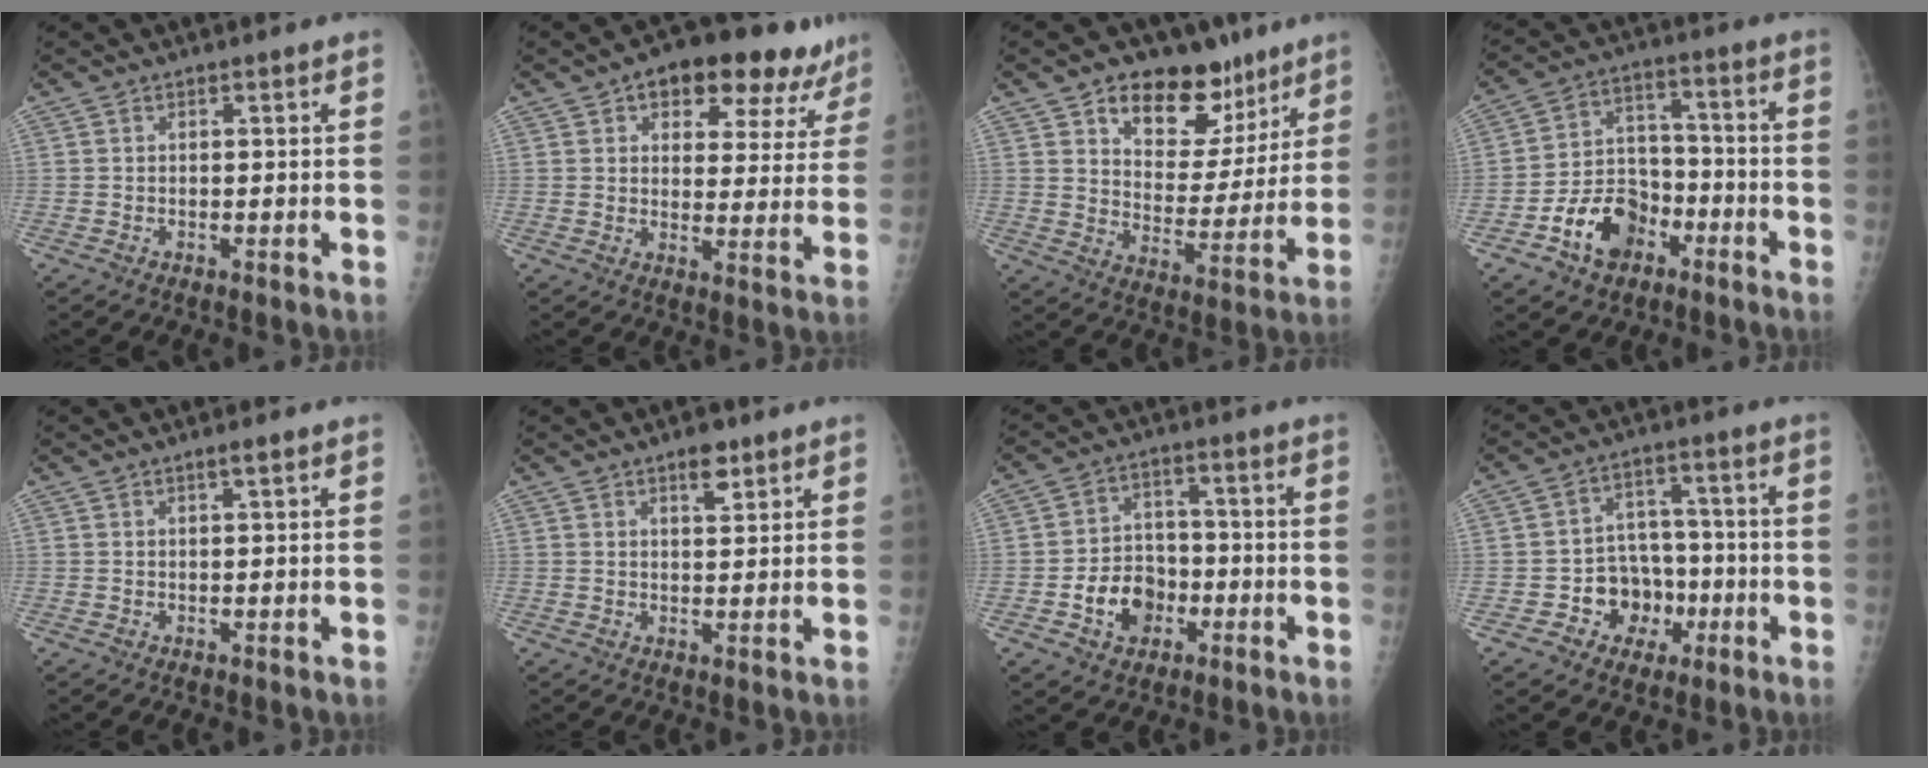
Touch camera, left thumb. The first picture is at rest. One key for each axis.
{"total": 15.2, "fx": 9.6, "fy": 8.1, "fz": 8.6, "tx": -0.056, "ty": -0.020, "tz": 0.123}
{"total": 16.7, "fx": 10.3, "fy": 10.0, "fz": 8.5, "tx": -0.057, "ty": -0.050, "tz": 0.161}
{"total": 12.0, "fx": -6.0, "fy": 8.4, "fz": 6.0, "tx": -0.070, "ty": 0.053, "tz": -0.103}
{"total": 1.1, "fx": 0.7, "fy": 0.1, "fz": 0.9, "tx": -0.015, "ty": -0.003, "tz": 0.011}
{"total": 3.9, "fx": 2.5, "fy": 1.7, "fz": 2.4, "tx": -0.022, "ty": -0.014, "tz": 0.038}
{"total": 9.2, "fx": -3.2, "fy": 7.2, "fz": 4.8, "tx": -0.048, "ty": 0.026, "tz": -0.053}
{"total": 9.1, "fx": -3.2, "fy": 7.6, "fz": 3.7, "tx": -0.009, "ty": 0.035, "tz": -0.047}